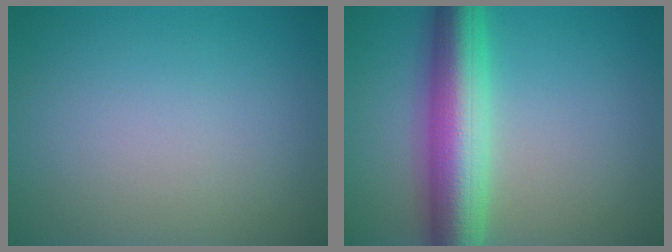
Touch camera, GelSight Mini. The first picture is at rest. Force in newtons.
{"total": 8.6, "press": 8.6, "slide": 0.3}